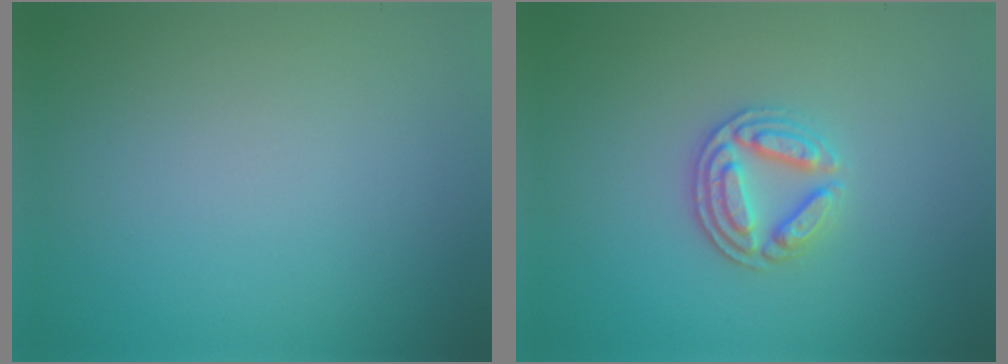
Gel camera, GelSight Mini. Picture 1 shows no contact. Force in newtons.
{"total": 3.3, "press": 2.9, "slide": 1.6}